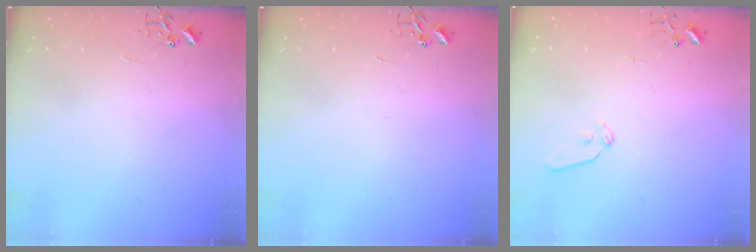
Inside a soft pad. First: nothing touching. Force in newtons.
{"total": 0.0}
{"total": 6.0, "press": 5.9, "slide": 0.8}